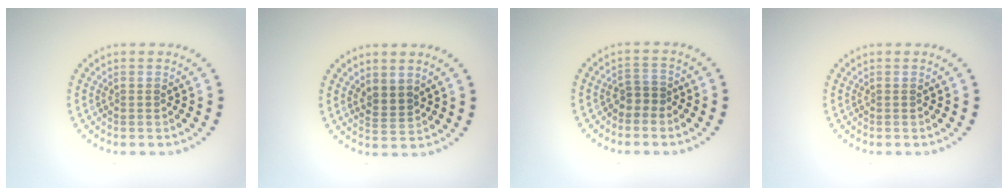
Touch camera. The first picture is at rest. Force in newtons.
{"total": 1.9, "press": 1.4, "slide": 1.2}
{"total": 1.6, "press": 1.3, "slide": 0.9}
{"total": 0.0}